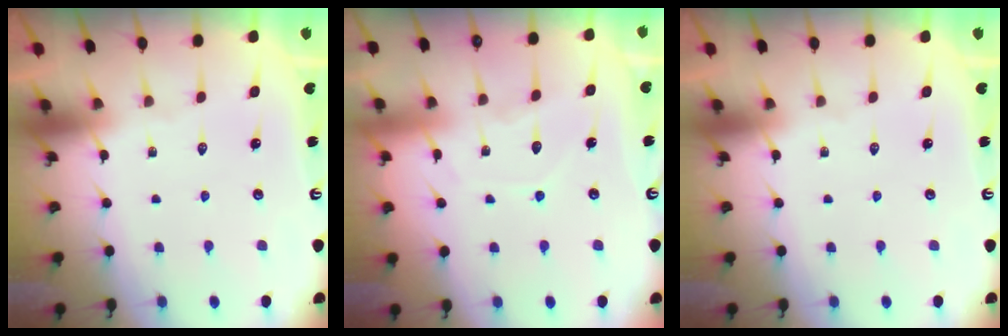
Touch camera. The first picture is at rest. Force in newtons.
{"total": 7.6, "press": 7.6, "slide": 0.7}
{"total": 0.0}